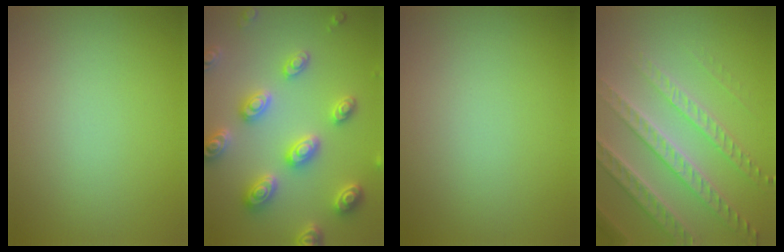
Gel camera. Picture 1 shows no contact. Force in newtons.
{"total": 5.3, "press": 5.2, "slide": 1.2}
{"total": 0.0}
{"total": 4.5, "press": 4.4, "slide": 1.1}